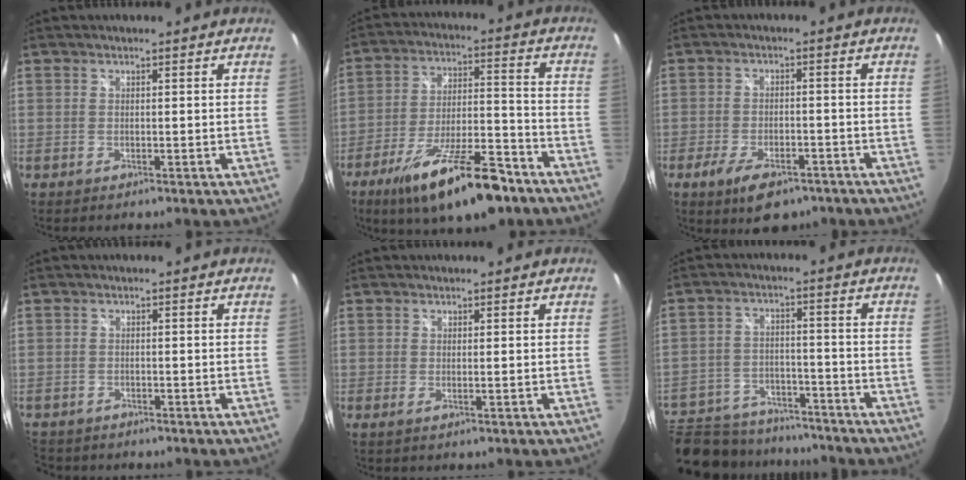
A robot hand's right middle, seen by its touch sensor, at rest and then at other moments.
{"total": 18.8, "force": [-12.6, 5.3, 12.8], "torque": [-0.225, -0.018, -0.198]}
{"total": 9.6, "force": [-6.4, 4.3, 5.7], "torque": [-0.119, -0.016, -0.099]}
{"total": 3.3, "force": [-2.4, 2.2, 0.2], "torque": [-0.012, 0.004, -0.045]}
{"total": 0.8, "force": [0.4, -0.4, 0.6], "torque": [-0.011, 0.000, 0.006]}
{"total": 20.8, "force": [-16.7, 9.2, 8.3], "torque": [-0.206, -0.007, -0.248]}